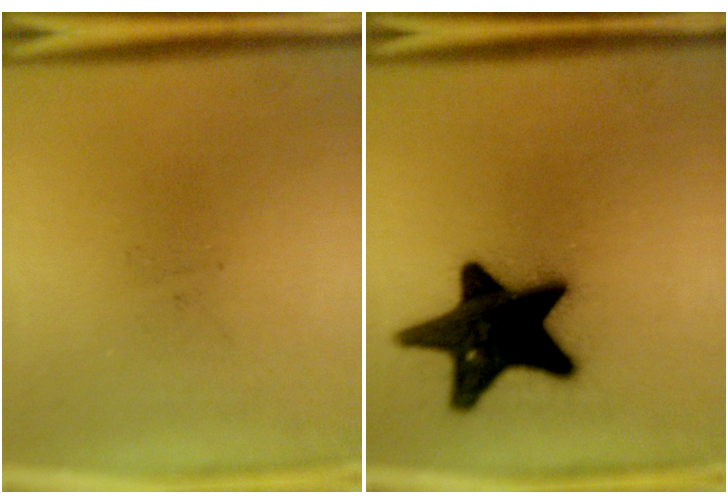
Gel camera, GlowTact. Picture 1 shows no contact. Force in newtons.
{"total": 19.0}